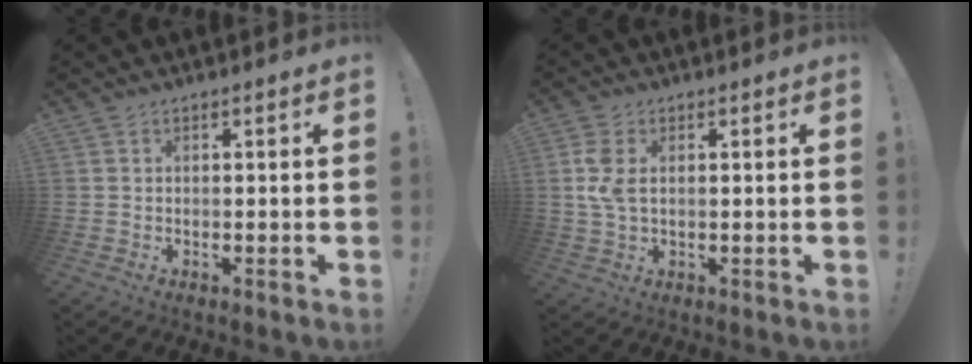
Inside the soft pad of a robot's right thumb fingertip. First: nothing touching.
{"total": 5.6, "force": [1.1, 3.5, 4.2], "torque": [-0.097, 0.001, 0.018]}